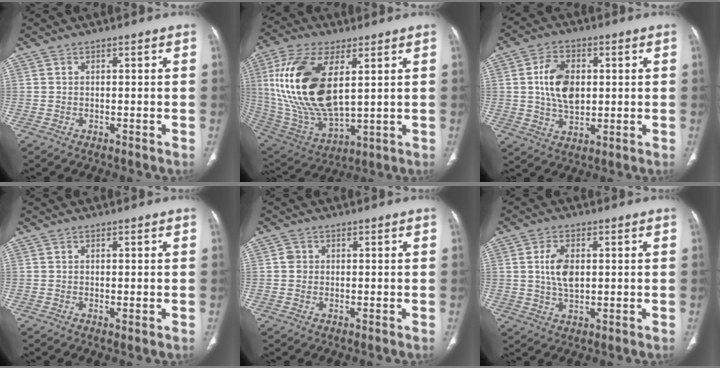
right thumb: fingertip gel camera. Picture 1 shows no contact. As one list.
[{"total": 22.2, "force": [5.1, 10.8, 18.8], "torque": [-0.386, -0.026, 0.104]}, {"total": 9.8, "force": [1.3, 6.4, 7.3], "torque": [-0.117, -0.004, 0.028]}, {"total": 1.0, "force": [-0.2, 0.3, 1.0], "torque": [-0.021, -0.006, -0.002]}, {"total": 1.6, "force": [0.2, 1.5, 0.5], "torque": [-0.004, 0.003, 0.003]}, {"total": 6.2, "force": [0.9, 3.6, 5.0], "torque": [-0.092, -0.003, 0.019]}]